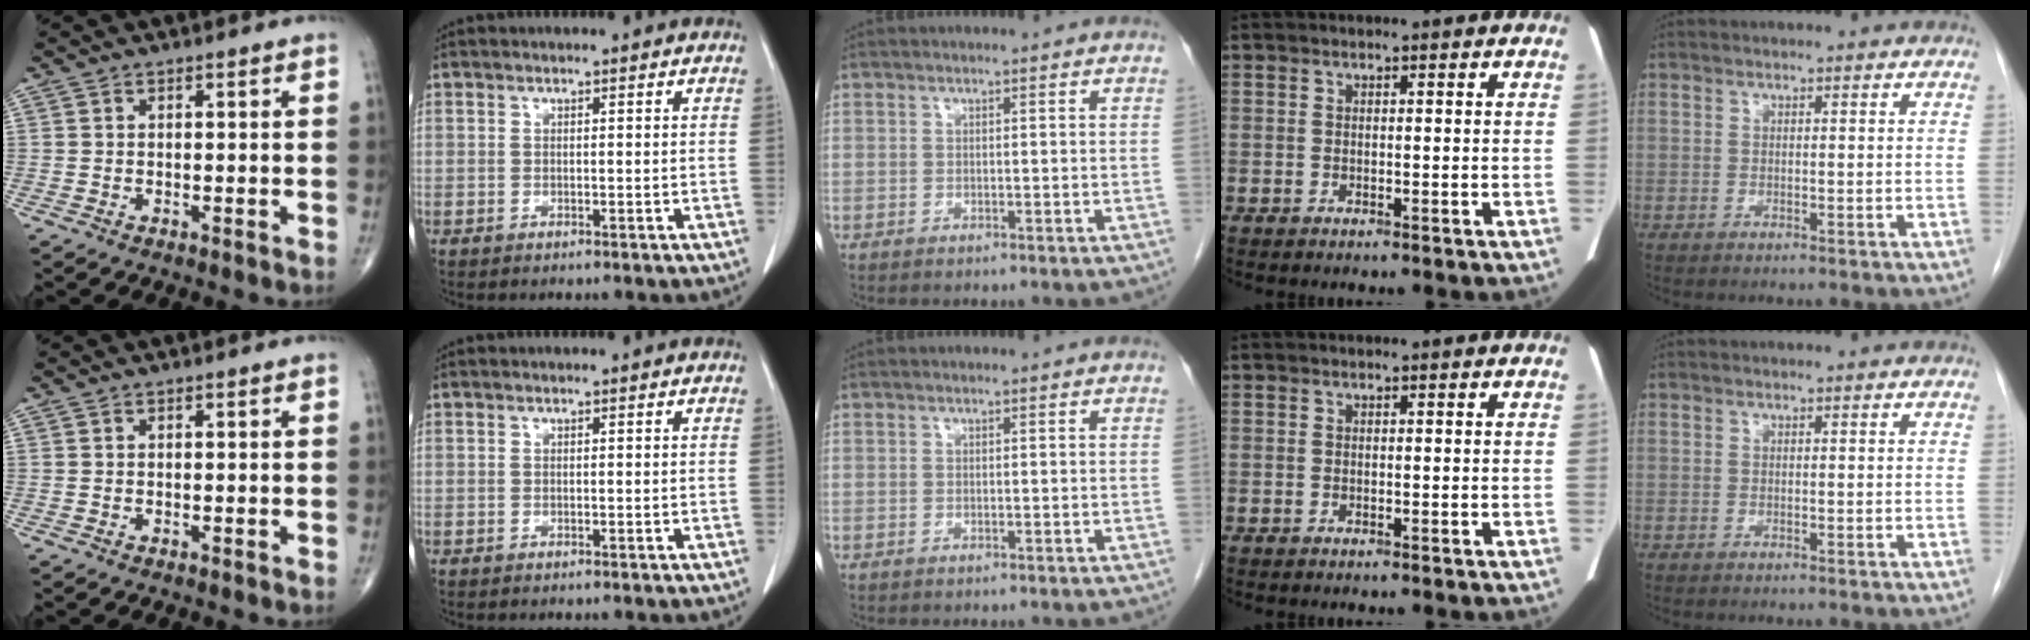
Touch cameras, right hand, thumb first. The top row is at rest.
{}